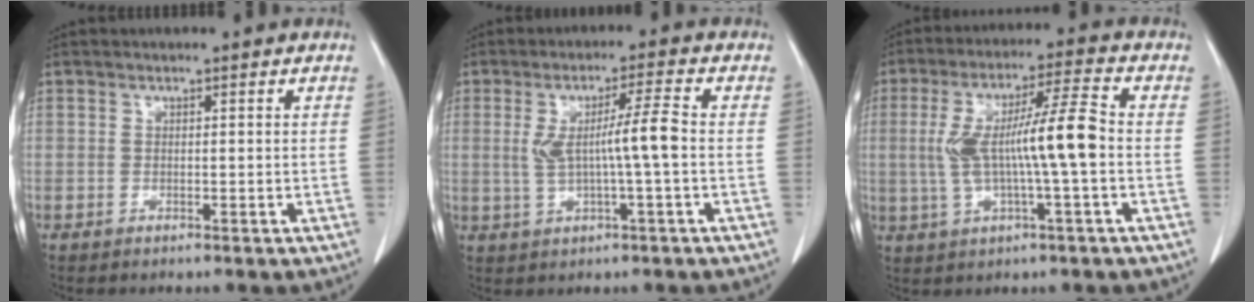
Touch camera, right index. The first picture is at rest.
{"total": 6.7, "force": [0.0, -0.3, 6.7], "torque": [-0.123, 0.005, 0.006]}
{"total": 11.1, "force": [-0.5, 0.5, 11.1], "torque": [-0.216, 0.018, -0.009]}